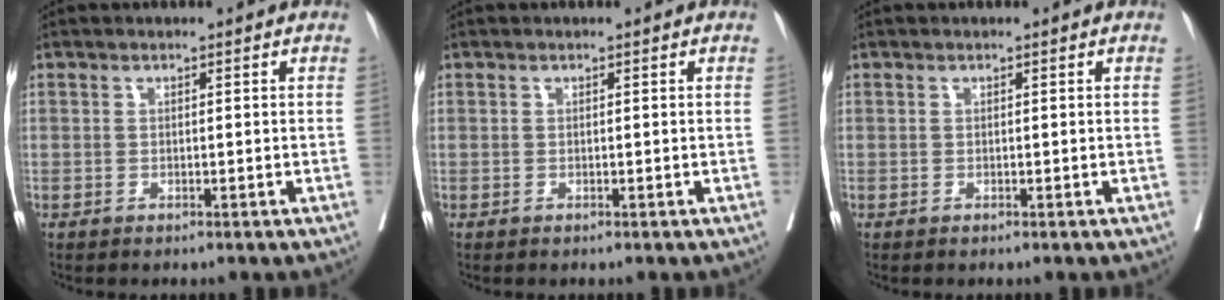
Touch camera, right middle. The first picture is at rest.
{"total": 0.0}
{"total": 0.0}